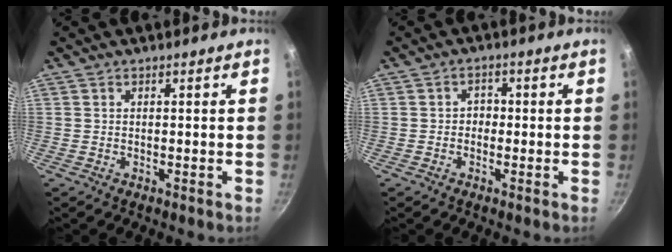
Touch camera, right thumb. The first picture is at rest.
{"total": 2.1, "force": [-0.5, 1.8, 1.0], "torque": [0.000, 0.008, -0.011]}